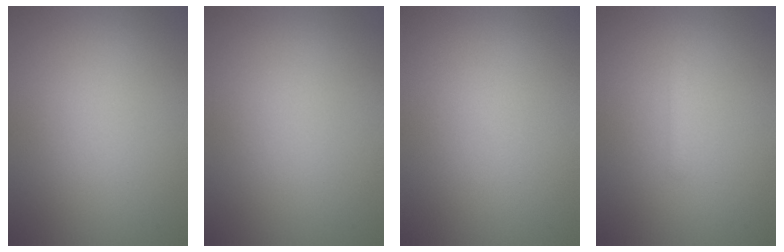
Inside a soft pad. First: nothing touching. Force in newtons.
{"total": 0.0}
{"total": 0.0}
{"total": 0.8, "press": 0.8, "slide": 0.0}